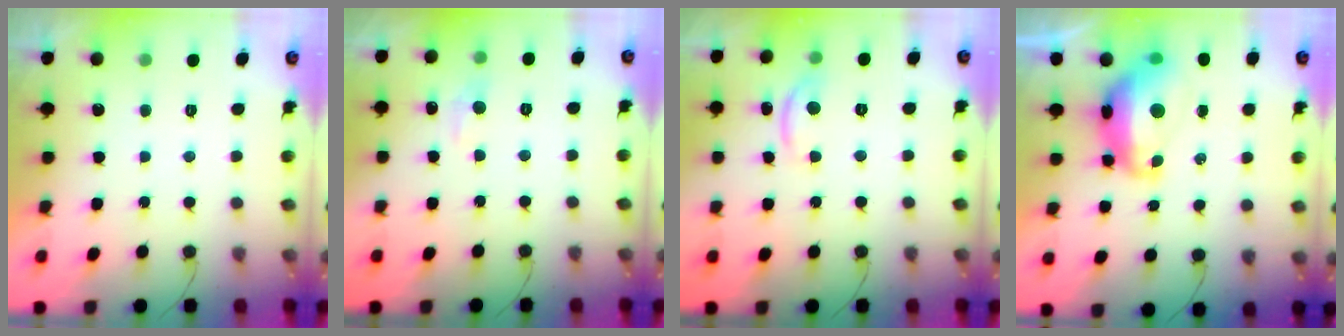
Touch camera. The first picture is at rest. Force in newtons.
{"total": 5.6, "press": 5.5, "slide": 0.8}
{"total": 5.6, "press": 5.6, "slide": 0.5}
{"total": 13.1, "press": 13.0, "slide": 1.1}